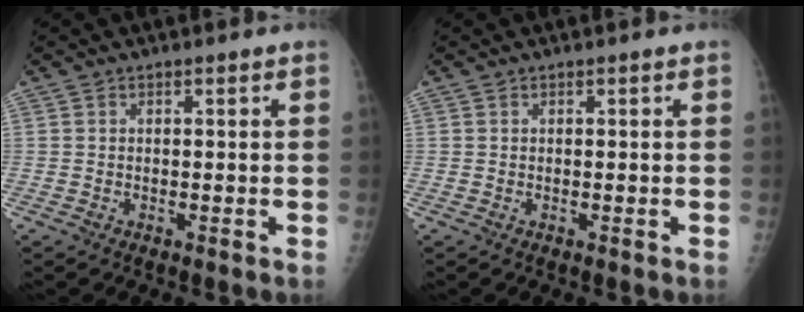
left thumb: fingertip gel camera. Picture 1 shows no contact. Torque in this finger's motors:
{"motor_torque": [0.00, 0.01, -0.03, -0.05, 0.00]}